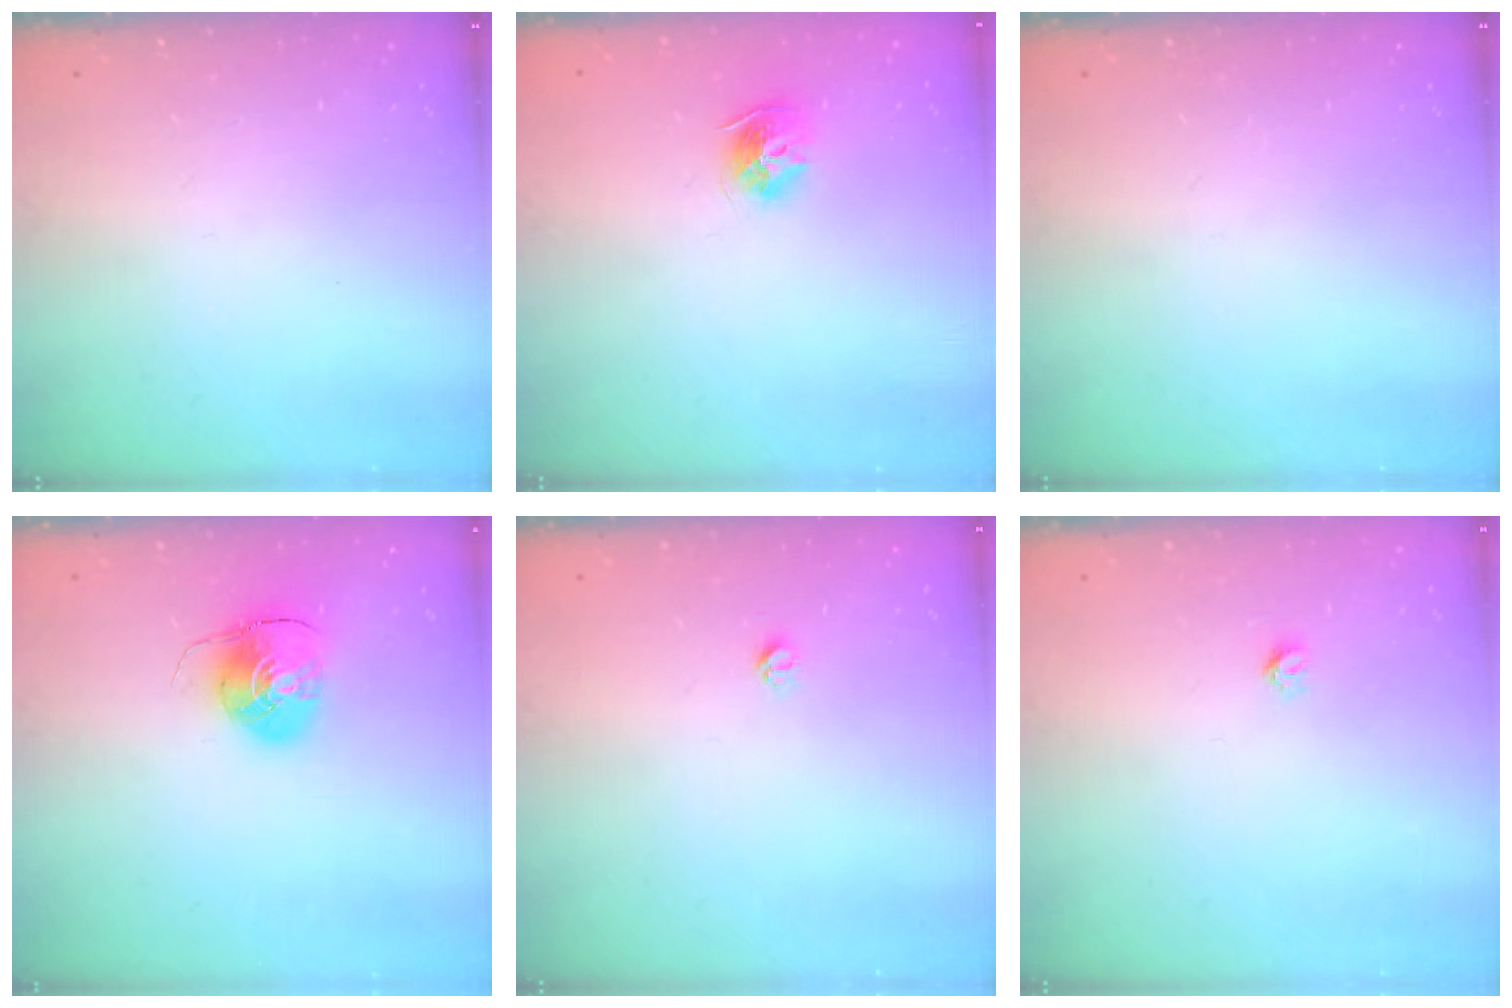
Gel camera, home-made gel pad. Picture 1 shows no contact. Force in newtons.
{"total": 9.5, "press": 9.5, "slide": 0.4}
{"total": 0.0}
{"total": 8.5, "press": 8.5, "slide": 0.1}
{"total": 3.3, "press": 3.3, "slide": 0.5}
{"total": 3.6, "press": 3.6, "slide": 0.3}